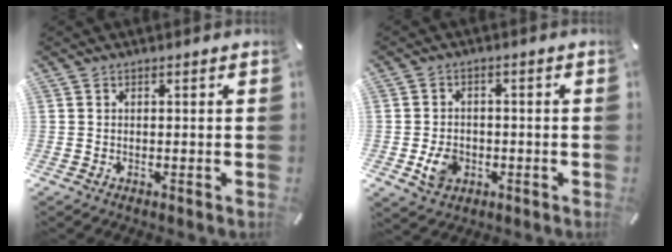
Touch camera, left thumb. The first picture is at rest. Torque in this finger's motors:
{"motor_torque": [0.48, 1.49, 0.14, -0.10, 0.12]}